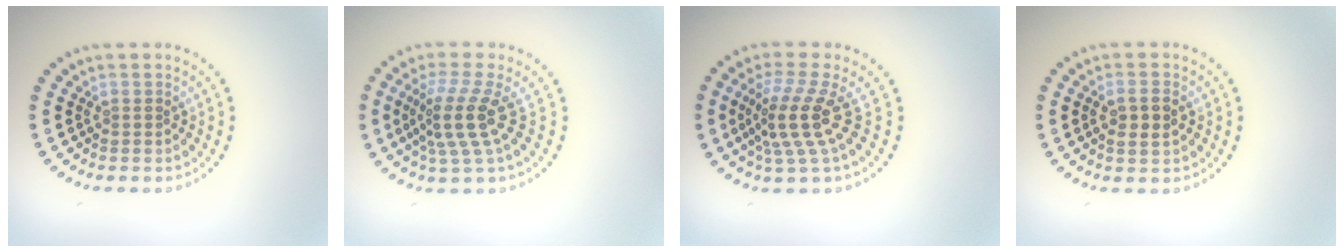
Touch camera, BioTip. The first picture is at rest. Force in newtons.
{"total": 4.0, "press": 2.9, "slide": 2.7}
{"total": 4.1, "press": 2.8, "slide": 3.1}
{"total": 2.1, "press": 2.1, "slide": 0.5}